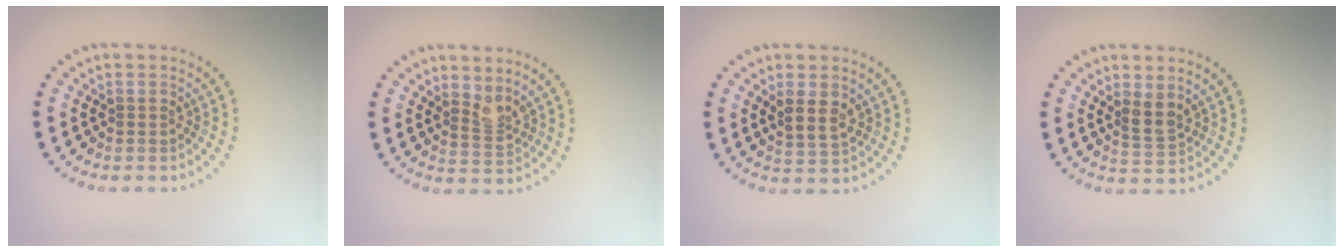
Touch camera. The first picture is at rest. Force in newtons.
{"total": 2.1, "press": 1.5, "slide": 1.4}
{"total": 2.6, "press": 2.4, "slide": 1.0}
{"total": 2.0, "press": 1.7, "slide": 0.9}